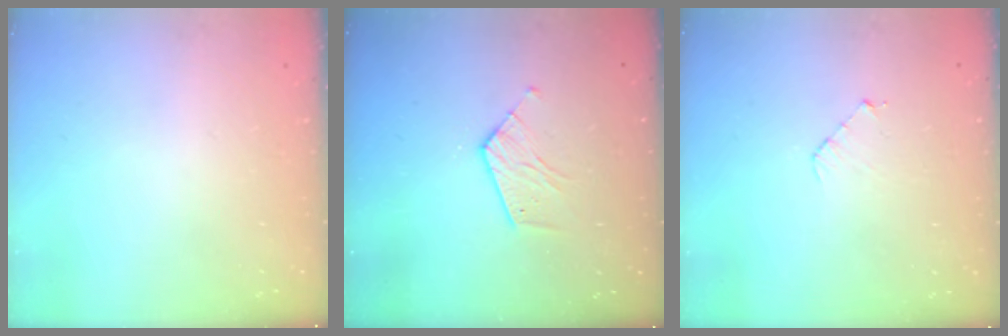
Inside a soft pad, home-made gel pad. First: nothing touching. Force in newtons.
{"total": 7.3, "press": 7.3, "slide": 0.3}
{"total": 3.2, "press": 3.2, "slide": 0.2}